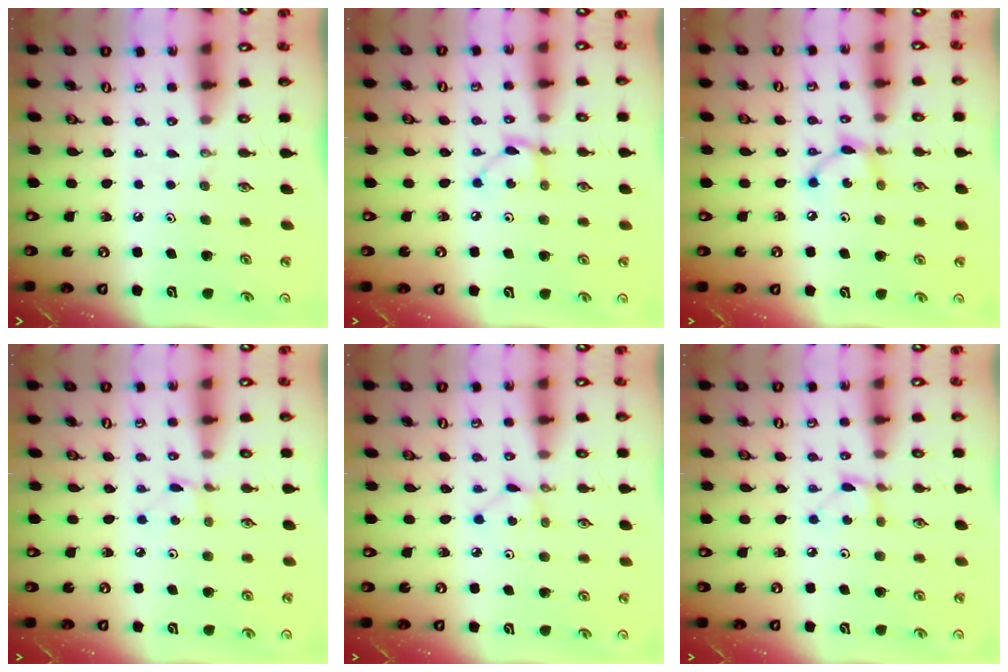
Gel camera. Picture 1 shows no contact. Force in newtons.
{"total": 3.5, "press": 3.5, "slide": 0.1}
{"total": 6.9, "press": 6.9, "slide": 0.1}
{"total": 1.4, "press": 1.4, "slide": 0.2}
{"total": 1.9, "press": 1.9, "slide": 0.2}
{"total": 2.9, "press": 2.9, "slide": 0.3}